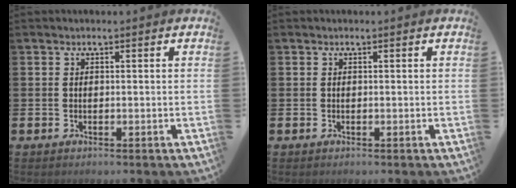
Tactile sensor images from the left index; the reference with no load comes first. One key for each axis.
{"total": 0.0}